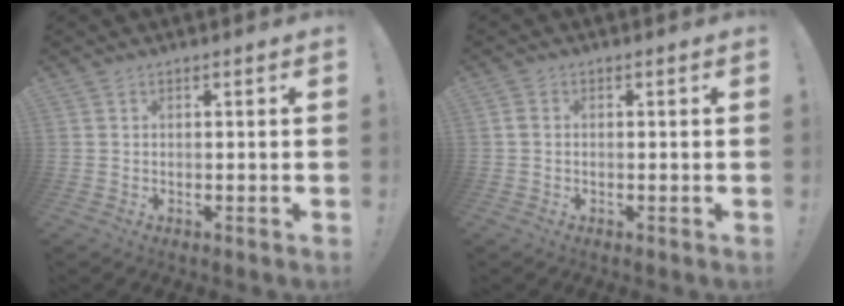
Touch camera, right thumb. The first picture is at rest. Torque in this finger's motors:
{"motor_torque": [-0.10, 0.07, 0.04, -0.06, -0.02]}